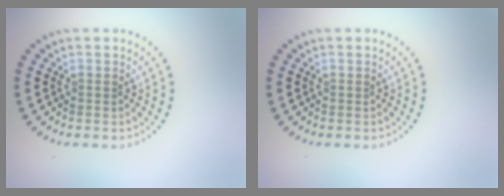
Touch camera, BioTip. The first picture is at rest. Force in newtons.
{"total": 0.0}